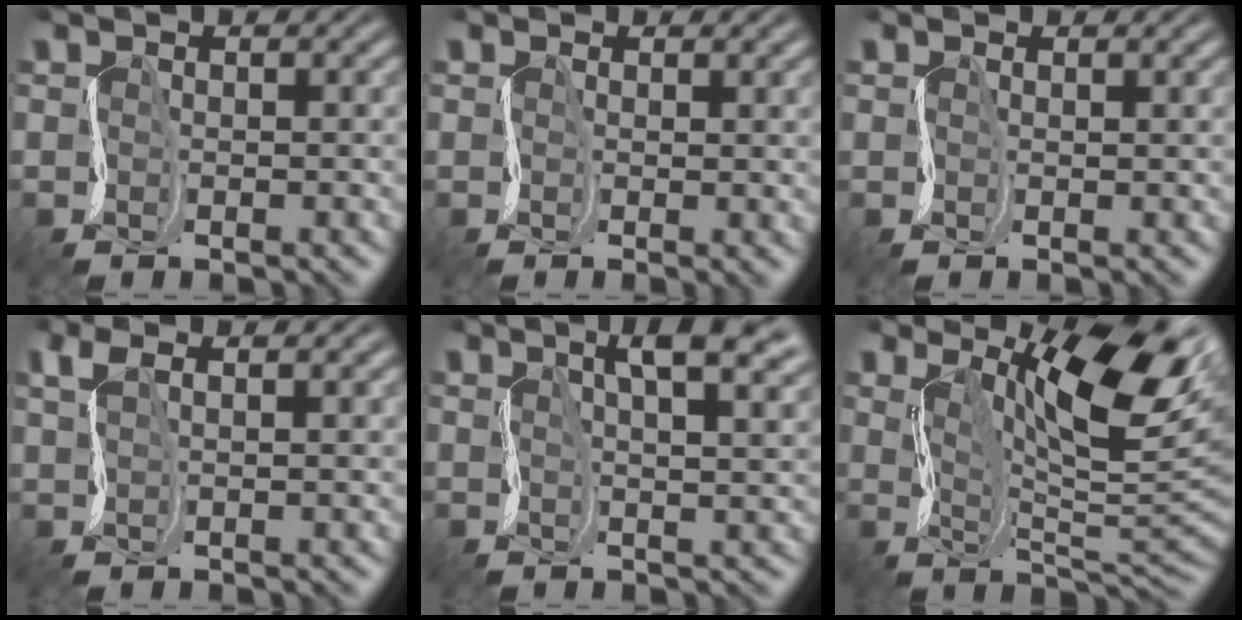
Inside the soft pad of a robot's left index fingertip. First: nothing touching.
{"total": 0.8, "force": [0.5, 0.6, 0.2], "torque": [0.012, 0.003, 0.007]}
{"total": 1.0, "force": [0.7, 0.4, -0.6], "torque": [0.018, 0.006, 0.010]}
{"total": 2.6, "force": [2.0, 1.1, 1.2], "torque": [-0.023, 0.013, 0.035]}
{"total": 6.7, "force": [3.7, 2.5, 5.0], "torque": [-0.048, 0.023, 0.048]}
{"total": 11.2, "force": [5.2, 3.9, 9.1], "torque": [-0.133, 0.005, 0.083]}